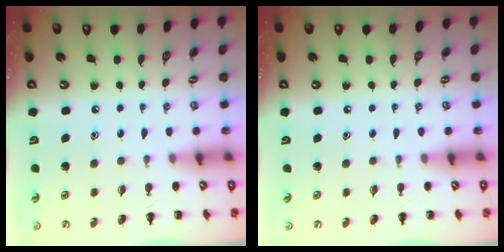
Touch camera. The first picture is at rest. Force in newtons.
{"total": 0.0}